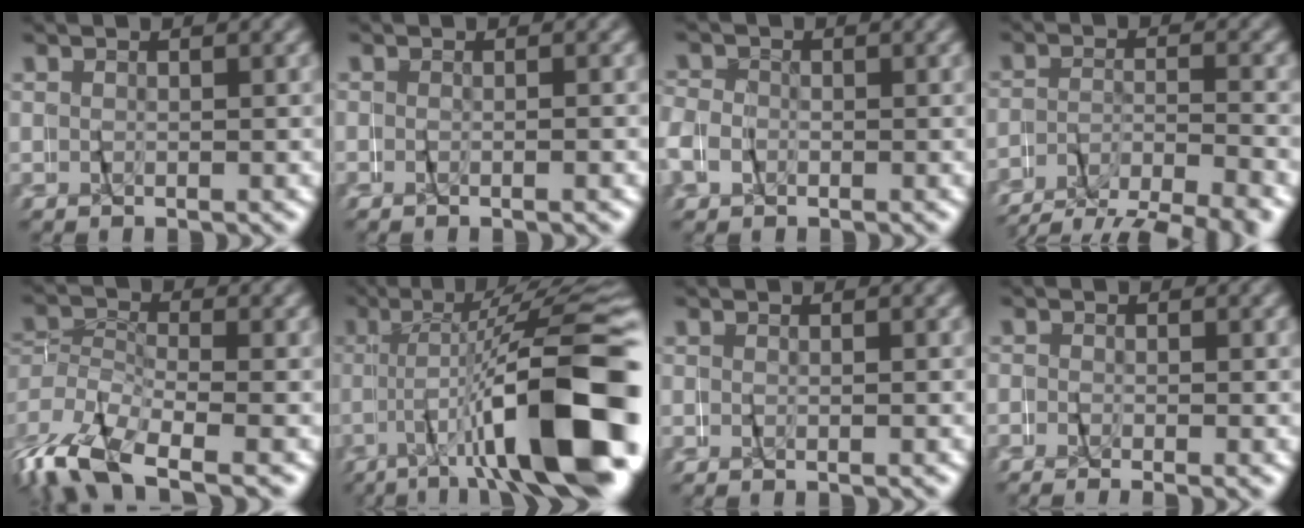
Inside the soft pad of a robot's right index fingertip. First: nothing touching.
{"total": 1.0, "force": [-0.7, -0.7, 0.0], "torque": [-0.003, 0.003, -0.016]}
{"total": 2.8, "force": [-0.6, 2.7, 0.2], "torque": [-0.013, 0.008, -0.021]}
{"total": 6.2, "force": [-4.7, 2.8, 3.0], "torque": [-0.044, -0.005, -0.081]}
{"total": 5.9, "force": [-4.2, 2.8, 3.1], "torque": [-0.084, -0.025, -0.058]}
{"total": 15.0, "force": [-3.2, 3.9, 14.1], "torque": [-0.193, 0.005, -0.036]}
{"total": 0.5, "force": [-0.5, -0.2, 0.1], "torque": [-0.006, 0.001, -0.011]}
{"total": 1.6, "force": [-1.5, -0.3, 0.1], "torque": [-0.005, 0.000, -0.031]}